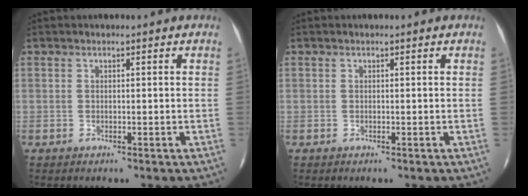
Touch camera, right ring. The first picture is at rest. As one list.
[{"total": 0.0}]